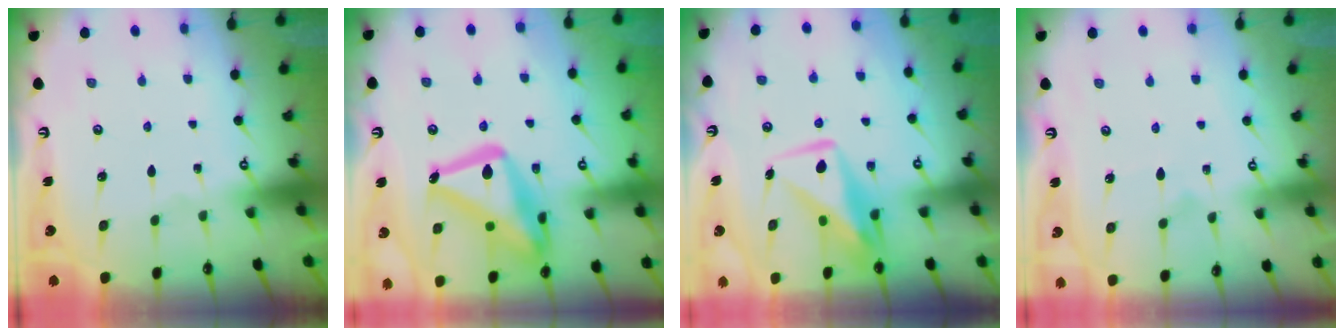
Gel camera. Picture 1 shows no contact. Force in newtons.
{"total": 22.3, "press": 22.2, "slide": 1.8}
{"total": 10.4, "press": 10.3, "slide": 0.7}
{"total": 6.3, "press": 6.3, "slide": 0.3}